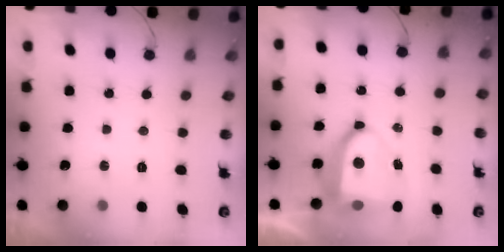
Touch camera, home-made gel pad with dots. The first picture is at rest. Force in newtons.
{"total": 10.5, "press": 10.4, "slide": 1.2}